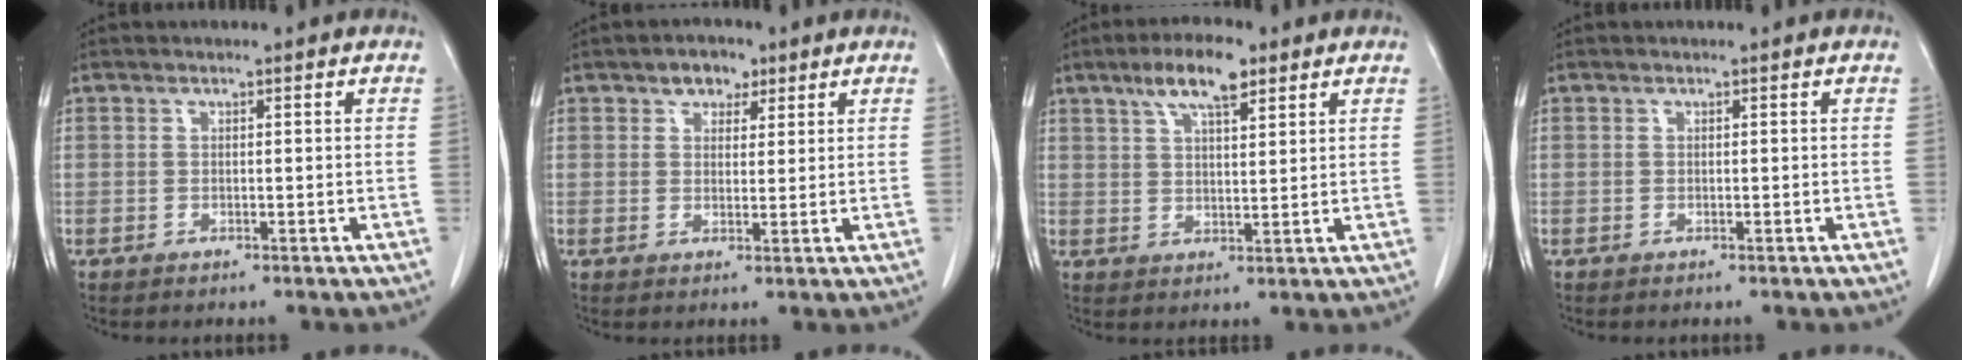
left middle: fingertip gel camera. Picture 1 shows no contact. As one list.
[{"total": 3.5, "force": [2.1, 2.2, 1.6], "torque": [-0.023, 0.007, 0.034]}, {"total": 7.5, "force": [4.7, 1.9, 5.5], "torque": [-0.105, 0.012, 0.082]}, {"total": 0.0}]